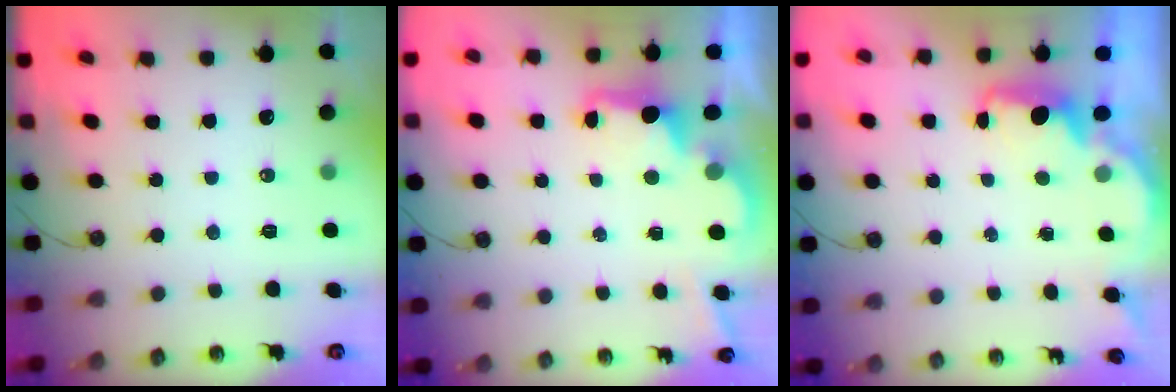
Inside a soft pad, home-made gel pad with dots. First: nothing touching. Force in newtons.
{"total": 2.5, "press": 2.4, "slide": 0.8}
{"total": 1.6, "press": 1.5, "slide": 0.5}